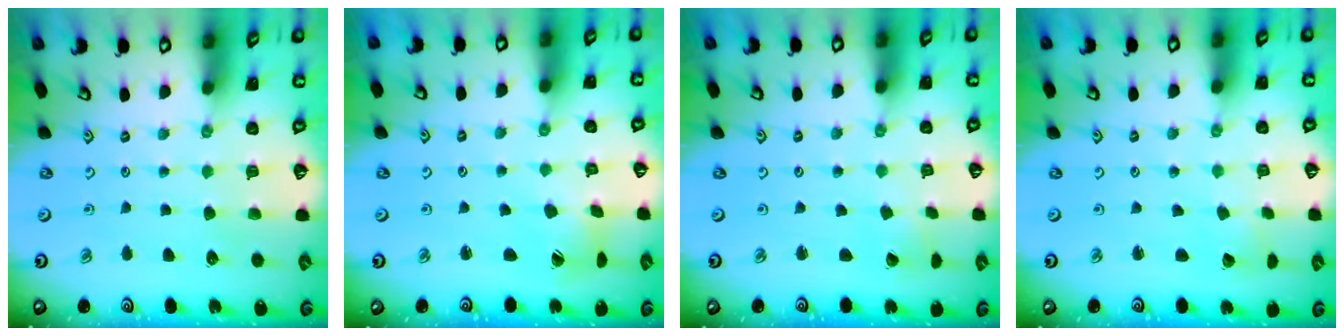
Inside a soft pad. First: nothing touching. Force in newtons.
{"total": 4.2, "press": 4.2, "slide": 0.6}
{"total": 1.6, "press": 1.6, "slide": 0.1}
{"total": 1.3, "press": 1.3, "slide": 0.0}